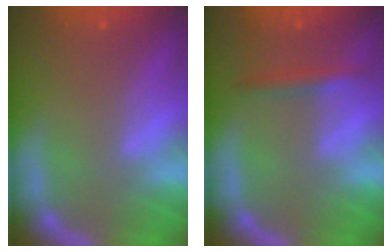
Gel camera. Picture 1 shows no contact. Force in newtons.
{"total": 1.9}